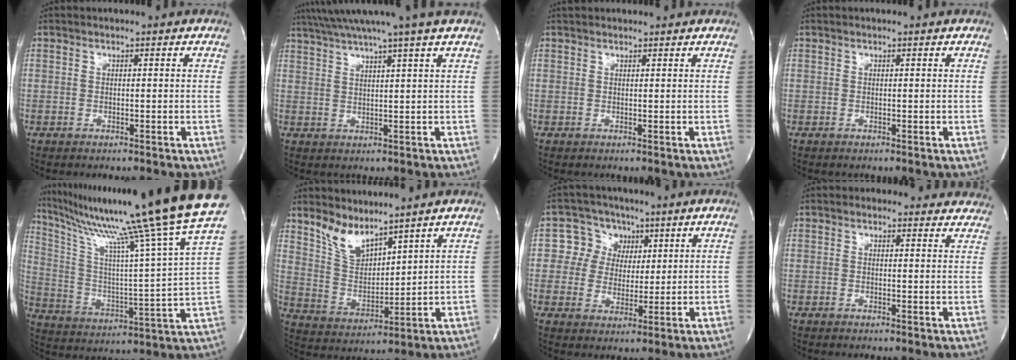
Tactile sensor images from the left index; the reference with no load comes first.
{"total": 11.2, "force": [9.2, -2.5, 5.9], "torque": [-0.103, 0.004, 0.127]}
{"total": 3.5, "force": [3.3, 0.8, 0.9], "torque": [-0.011, 0.033, 0.045]}
{"total": 0.0}
{"total": 26.9, "force": [22.0, -3.8, 15.0], "torque": [-0.264, -0.063, 0.326]}
{"total": 6.3, "force": [5.5, 1.3, 2.8], "torque": [-0.066, -0.007, 0.125]}
{"total": 5.9, "force": [2.0, 5.5, 0.9], "torque": [-0.013, 0.020, 0.038]}
{"total": 8.3, "force": [7.7, 3.0, 0.4], "torque": [0.036, -0.004, 0.052]}